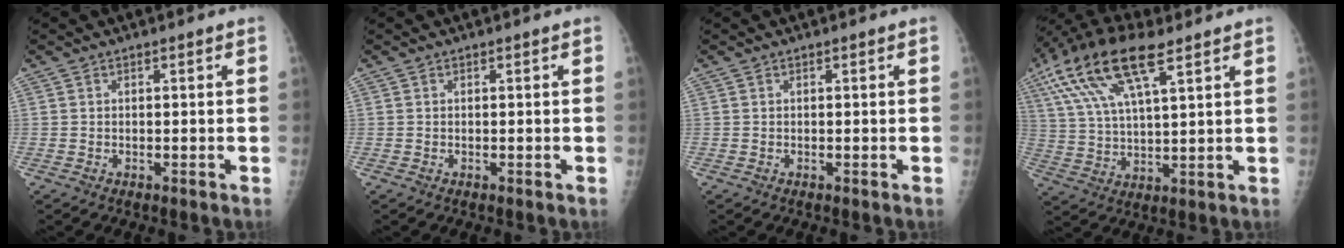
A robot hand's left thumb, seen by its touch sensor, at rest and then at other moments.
{"total": 0.0}
{"total": 0.0}
{"total": 17.0, "force": [9.0, 5.9, 13.2], "torque": [-0.269, 0.002, 0.168]}